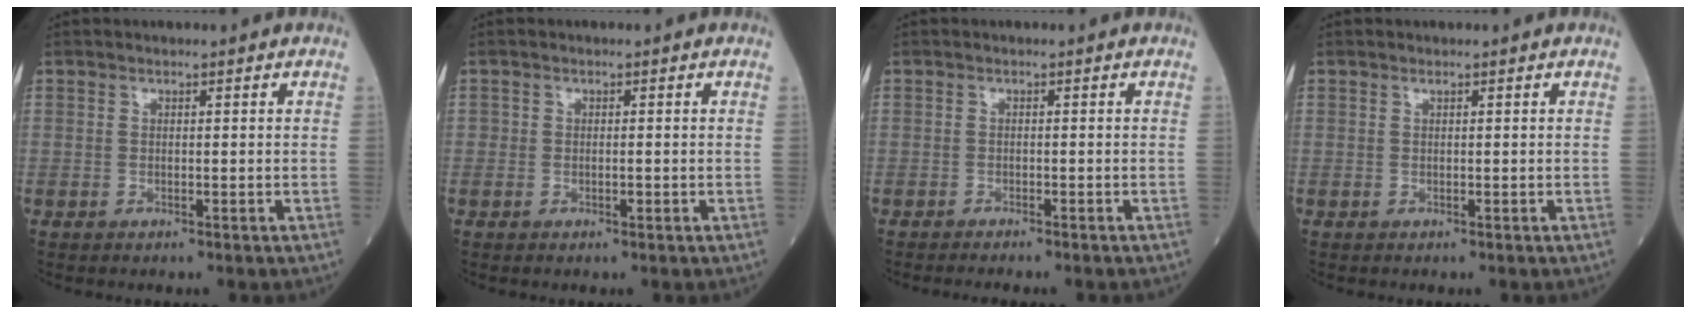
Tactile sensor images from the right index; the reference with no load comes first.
{"total": 0.9, "force": [-0.3, 0.5, 0.7], "torque": [-0.009, 0.000, -0.005]}
{"total": 3.5, "force": [-3.2, 0.1, 1.5], "torque": [-0.019, -0.004, -0.040]}
{"total": 0.0}